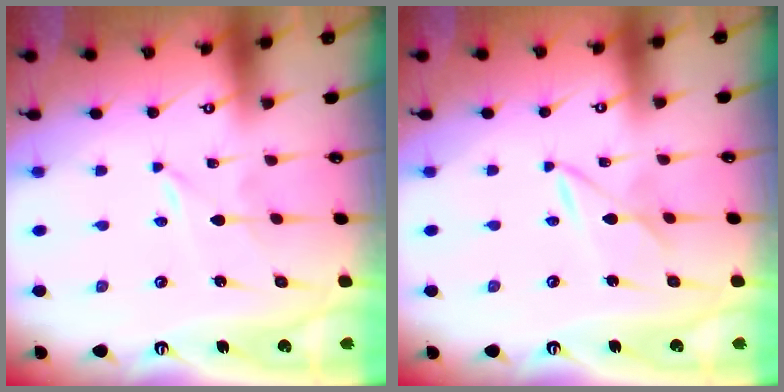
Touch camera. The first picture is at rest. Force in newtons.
{"total": 3.1, "press": 3.1, "slide": 0.3}